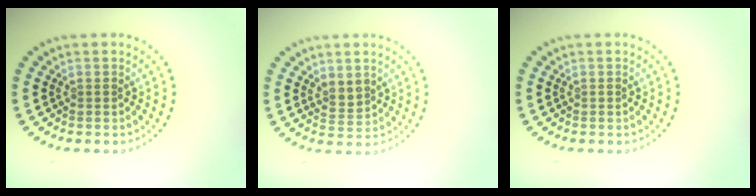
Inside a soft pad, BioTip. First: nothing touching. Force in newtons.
{"total": 1.6, "press": 1.4, "slide": 0.8}
{"total": 0.0}